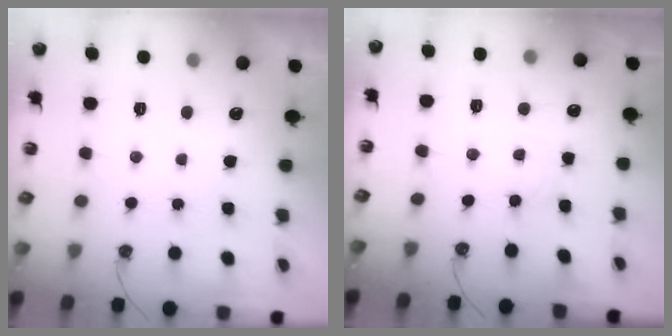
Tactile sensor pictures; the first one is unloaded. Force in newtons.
{"total": 1.9, "press": 1.9, "slide": 0.4}